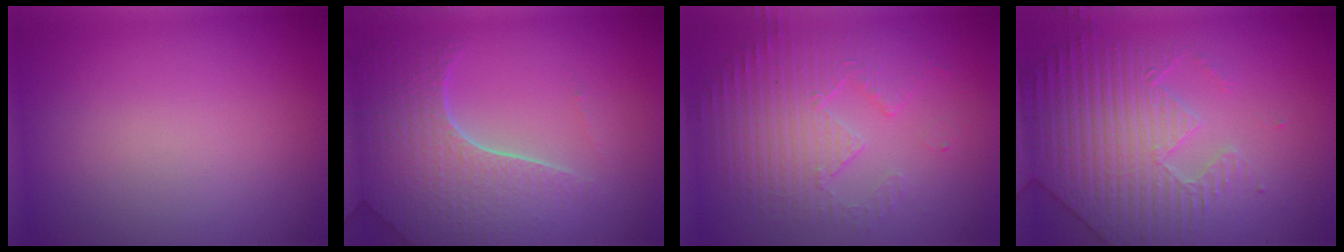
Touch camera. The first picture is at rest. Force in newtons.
{"total": 7.4, "press": 5.5, "slide": 5.0}
{"total": 4.3, "press": 3.4, "slide": 2.6}
{"total": 6.3, "press": 5.5, "slide": 3.2}